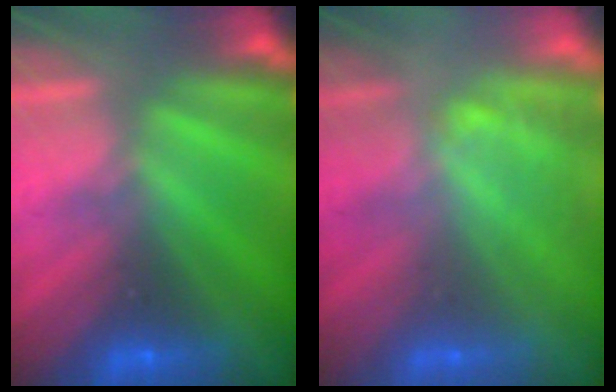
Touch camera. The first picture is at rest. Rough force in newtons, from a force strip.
{"total": 1.5}